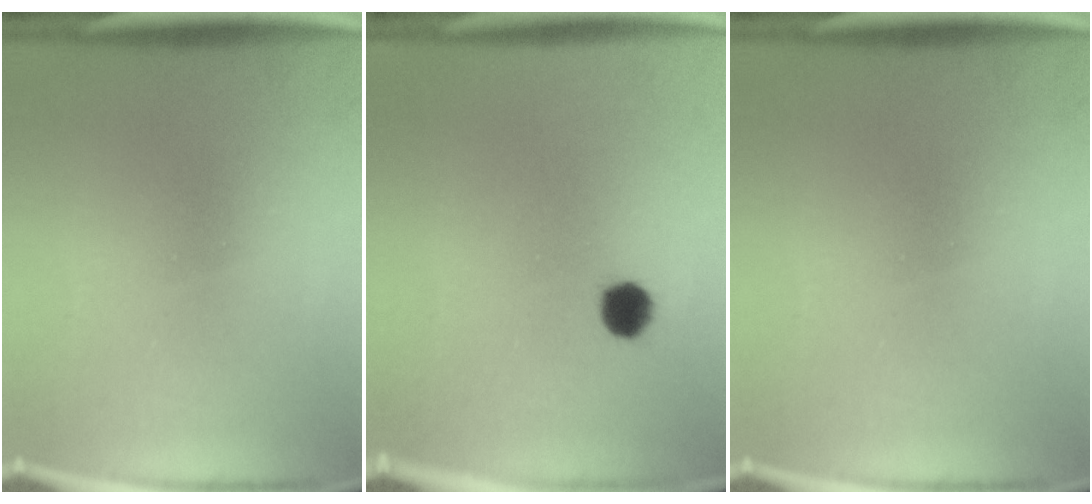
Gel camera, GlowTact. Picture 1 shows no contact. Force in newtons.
{"total": 3.8}
{"total": 0.0}